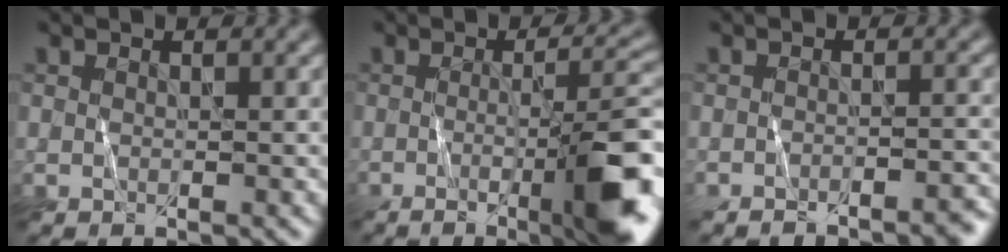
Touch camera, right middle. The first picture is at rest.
{"total": 9.0, "force": [-2.5, 1.8, 8.5], "torque": [-0.096, 0.007, -0.042]}
{"total": 2.4, "force": [-2.3, 0.2, 0.7], "torque": [0.003, 0.002, -0.038]}